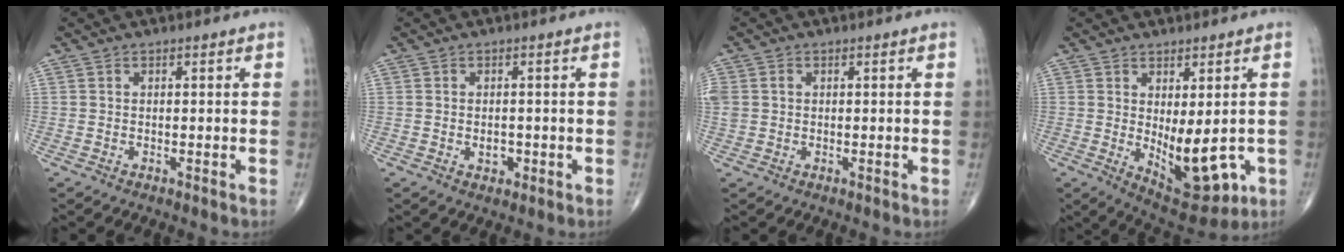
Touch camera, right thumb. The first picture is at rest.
{"total": 2.4, "force": [-0.5, 1.7, 1.6], "torque": [-0.016, 0.001, -0.004]}
{"total": 3.6, "force": [0.5, 3.0, 1.9], "torque": [-0.053, 0.011, 0.017]}
{"total": 11.5, "force": [-1.4, 5.1, 10.2], "torque": [-0.127, -0.017, 0.001]}